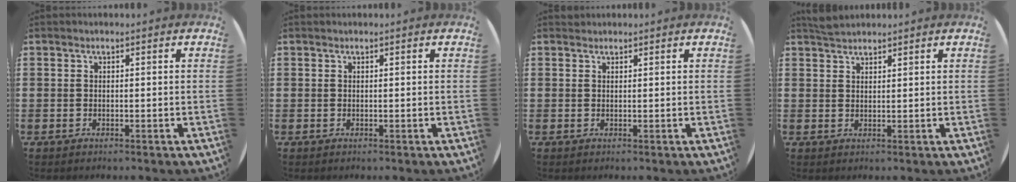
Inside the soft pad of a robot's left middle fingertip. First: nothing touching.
{"total": 0.0}
{"total": 0.5, "force": [0.5, 0.1, -0.1], "torque": [0.002, 0.004, 0.009]}
{"total": 2.1, "force": [2.0, 0.5, 0.3], "torque": [-0.002, 0.000, 0.038]}